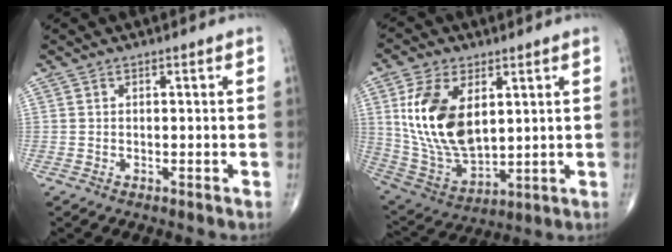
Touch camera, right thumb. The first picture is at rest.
{"total": 17.3, "force": [4.1, 9.8, 13.6], "torque": [-0.254, -0.022, 0.091]}